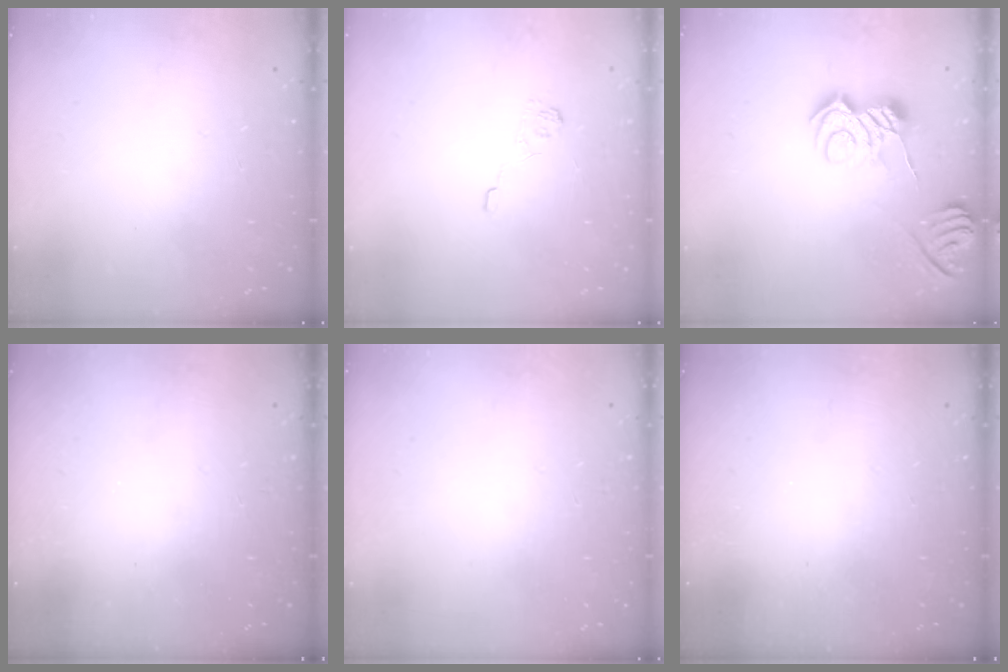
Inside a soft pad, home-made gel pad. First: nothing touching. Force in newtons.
{"total": 3.7, "press": 3.4, "slide": 1.4}
{"total": 9.7, "press": 9.6, "slide": 0.9}
{"total": 2.4, "press": 2.3, "slide": 0.8}
{"total": 0.0}
{"total": 2.3, "press": 2.2, "slide": 0.7}